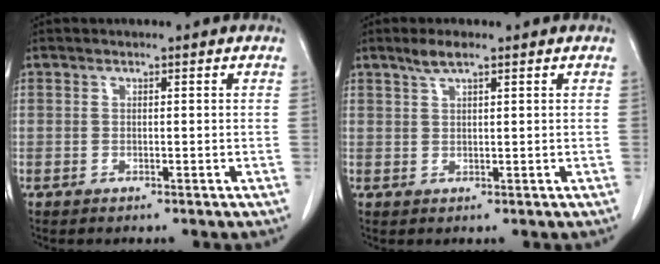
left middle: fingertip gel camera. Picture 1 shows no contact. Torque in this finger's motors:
{"motor_torque": [0.59, -0.56, -0.02, 0.01]}